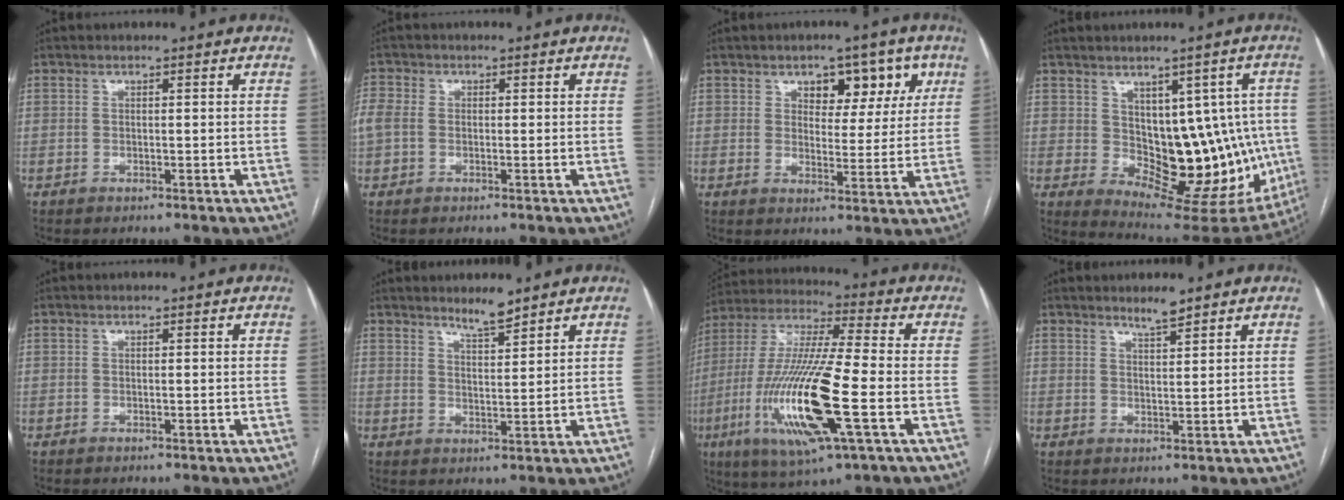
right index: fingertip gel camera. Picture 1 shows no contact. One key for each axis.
{"total": 4.0, "fx": -0.2, "fy": 3.1, "fz": 2.6, "tx": -0.084, "ty": 0.015, "tz": -0.003}
{"total": 7.6, "fx": 3.8, "fy": 4.6, "fz": 4.7, "tx": -0.045, "ty": 0.015, "tz": 0.054}
{"total": 15.3, "fx": -0.4, "fy": 8.7, "fz": 12.6, "tx": -0.143, "ty": 0.009, "tz": 0.020}
{"total": 0.0}
{"total": 3.8, "fx": 3.4, "fy": 0.3, "fz": 1.7, "tx": -0.035, "ty": -0.007, "tz": 0.061}
{"total": 20.2, "fx": -5.7, "fy": 1.8, "fz": 19.3, "tx": -0.417, "ty": -0.026, "tz": -0.105}
{"total": 2.7, "fx": 2.4, "fy": 0.1, "fz": 1.3, "tx": -0.027, "ty": -0.005, "tz": 0.043}